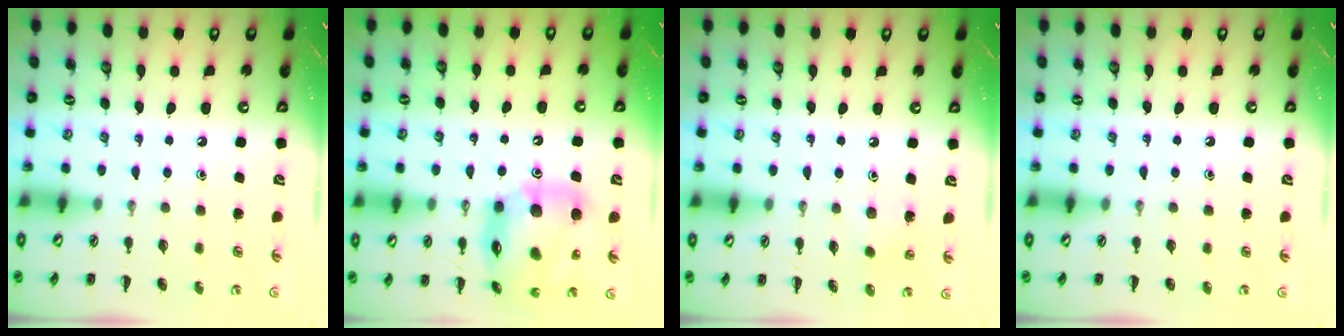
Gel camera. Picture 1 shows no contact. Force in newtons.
{"total": 18.1, "press": 17.4, "slide": 5.1}
{"total": 2.6, "press": 2.5, "slide": 0.7}
{"total": 0.5, "press": 0.1, "slide": 0.5}